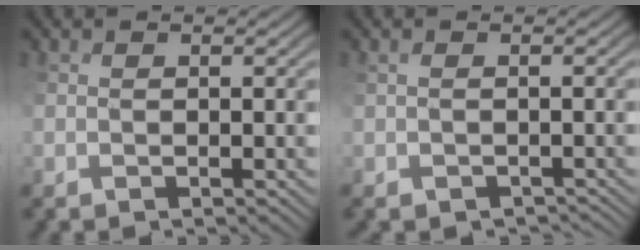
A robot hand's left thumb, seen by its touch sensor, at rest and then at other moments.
{"total": 2.5, "force": [-2.3, 0.8, 0.5], "torque": [0.005, 0.004, -0.025]}